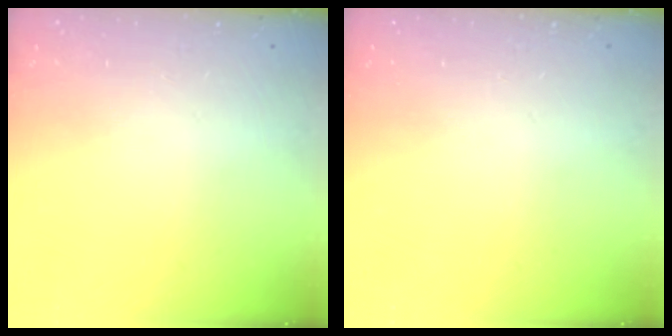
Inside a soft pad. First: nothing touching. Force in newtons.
{"total": 0.0}